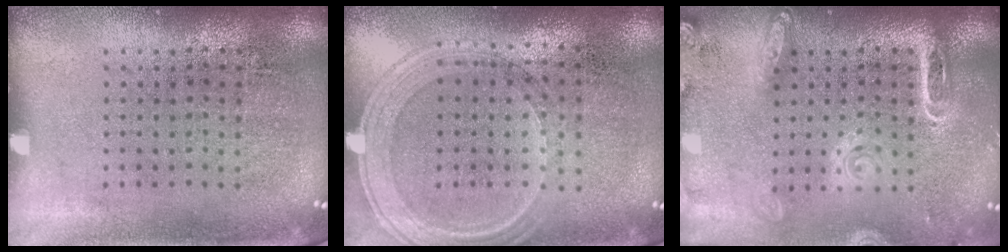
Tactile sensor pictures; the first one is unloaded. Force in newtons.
{"total": 1.2, "press": 1.1, "slide": 0.3}
{"total": 2.0, "press": 1.8, "slide": 1.1}